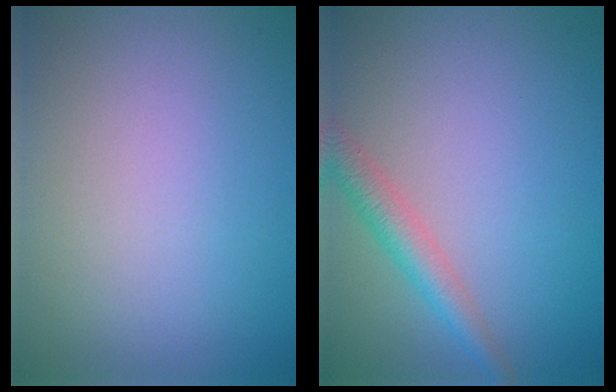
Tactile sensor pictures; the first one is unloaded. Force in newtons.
{"total": 2.8, "press": 2.8, "slide": 0.1}